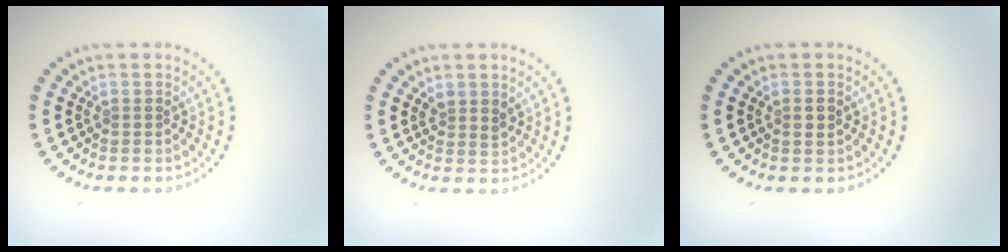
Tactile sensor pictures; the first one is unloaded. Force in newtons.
{"total": 1.3, "press": 1.1, "slide": 0.7}
{"total": 1.0, "press": 1.0, "slide": 0.2}